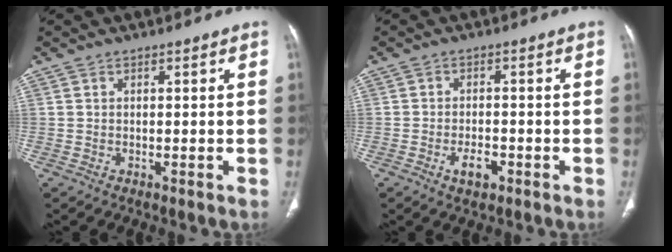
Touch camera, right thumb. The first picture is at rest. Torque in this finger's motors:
{"motor_torque": [0.66, 0.33, 0.25, -0.47, 0.12]}